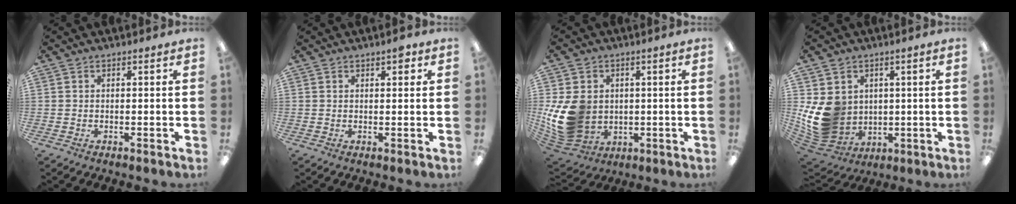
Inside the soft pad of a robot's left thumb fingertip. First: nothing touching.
{"total": 2.5, "force": [1.5, 1.0, 1.7], "torque": [-0.019, -0.003, 0.021]}
{"total": 14.7, "force": [0.3, 12.2, 8.3], "torque": [-0.188, -0.004, 0.011]}
{"total": 13.4, "force": [1.1, 11.8, 6.4], "torque": [-0.159, -0.013, 0.032]}